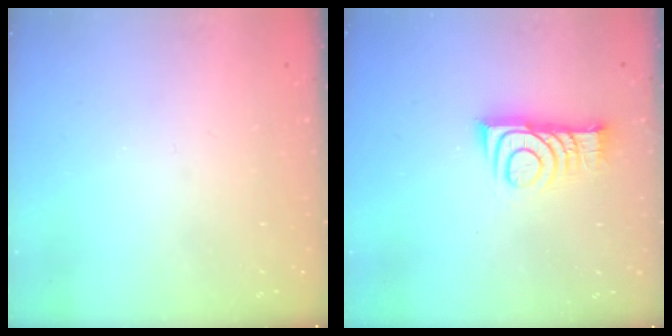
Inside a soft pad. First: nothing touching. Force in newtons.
{"total": 9.6, "press": 9.6, "slide": 0.1}